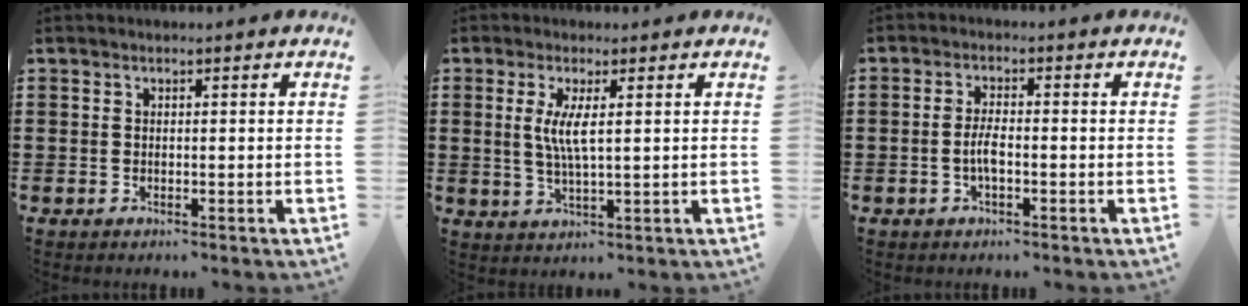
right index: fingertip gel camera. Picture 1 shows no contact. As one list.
[{"total": 4.6, "force": [0.9, 0.7, 4.5], "torque": [-0.088, -0.001, 0.013]}, {"total": 3.2, "force": [-0.9, 0.6, 3.0], "torque": [-0.070, -0.006, -0.021]}]